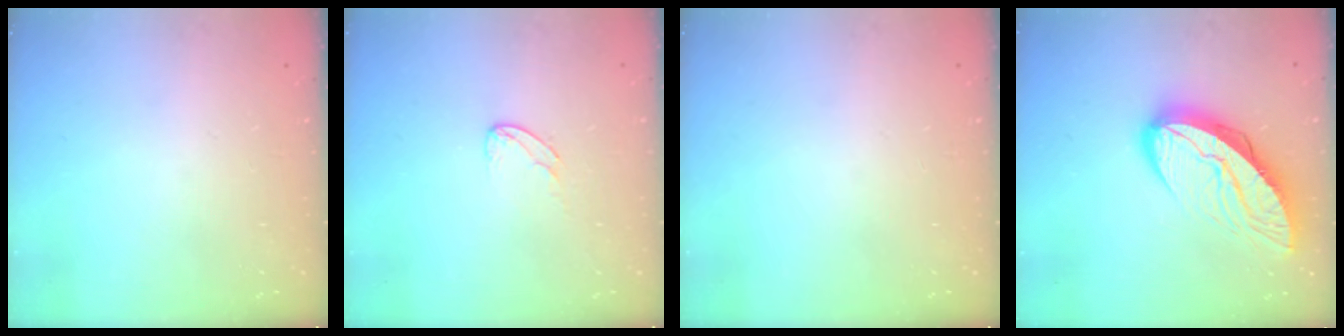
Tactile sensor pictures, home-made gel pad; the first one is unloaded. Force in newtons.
{"total": 5.4, "press": 5.4, "slide": 0.4}
{"total": 0.0}
{"total": 14.0, "press": 13.9, "slide": 1.3}